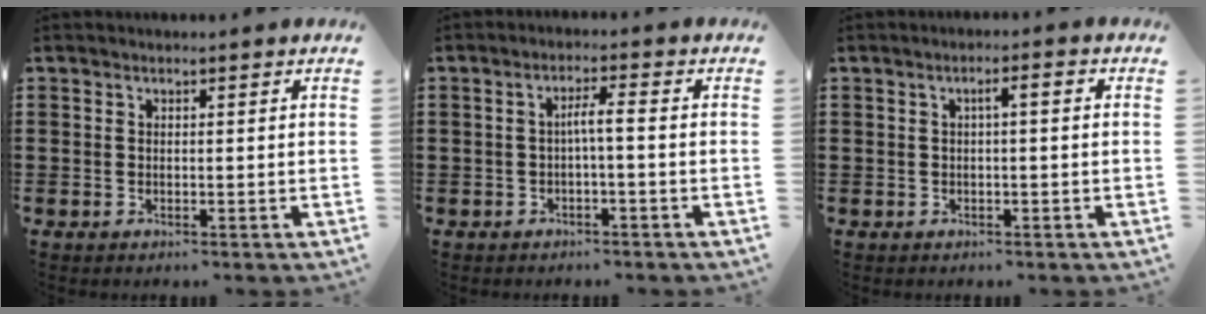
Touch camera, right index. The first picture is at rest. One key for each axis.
{"total": 2.7, "fx": -0.5, "fy": 0.1, "fz": 2.7, "tx": -0.051, "ty": 0.002, "tz": -0.013}
{"total": 1.8, "fx": -0.2, "fy": 0.2, "fz": 1.7, "tx": -0.031, "ty": 0.002, "tz": -0.006}